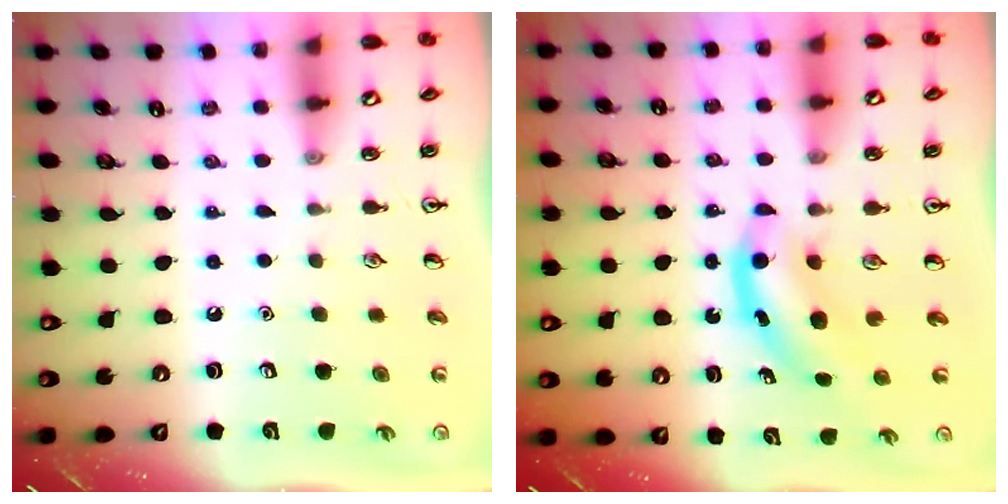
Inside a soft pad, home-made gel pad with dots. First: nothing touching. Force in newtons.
{"total": 4.4, "press": 4.4, "slide": 0.5}